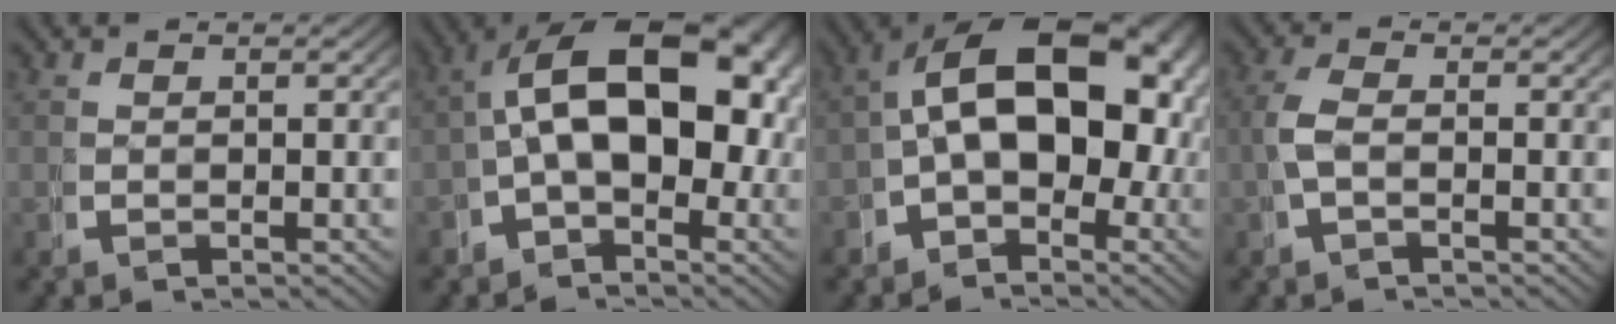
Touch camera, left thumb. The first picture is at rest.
{"total": 13.7, "force": [0.5, 8.8, 10.4], "torque": [-0.137, -0.017, -0.002]}
{"total": 14.9, "force": [0.6, 10.1, 10.9], "torque": [-0.142, -0.021, 0.002]}
{"total": 2.2, "force": [-0.4, 0.9, 1.9], "torque": [-0.051, -0.006, -0.006]}